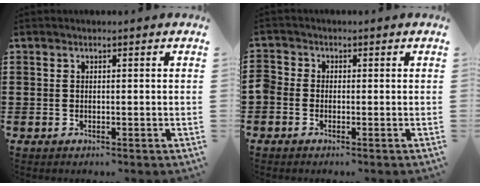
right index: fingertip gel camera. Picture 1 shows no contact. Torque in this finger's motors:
{"motor_torque": [0.06, -0.07, 0.01, 0.00]}